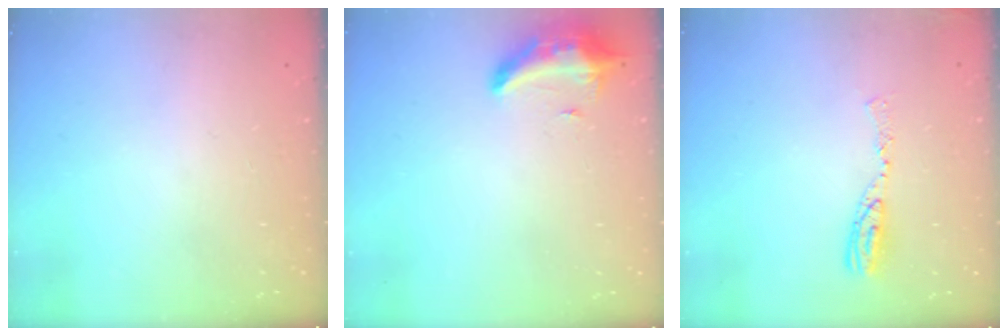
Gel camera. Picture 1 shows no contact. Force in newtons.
{"total": 15.2, "press": 10.5, "slide": 11.0}
{"total": 8.4, "press": 8.4, "slide": 0.6}